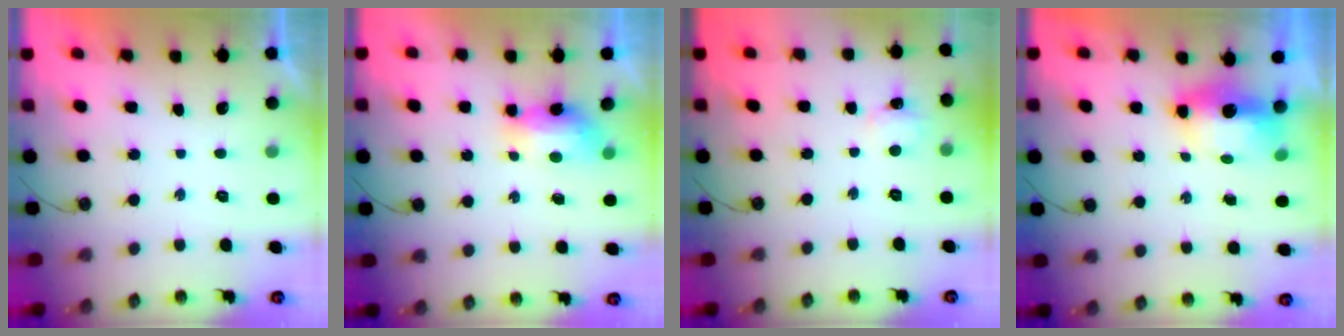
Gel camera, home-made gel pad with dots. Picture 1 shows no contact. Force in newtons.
{"total": 7.5, "press": 7.4, "slide": 1.0}
{"total": 4.0, "press": 4.0, "slide": 0.5}
{"total": 6.6, "press": 6.6, "slide": 0.6}